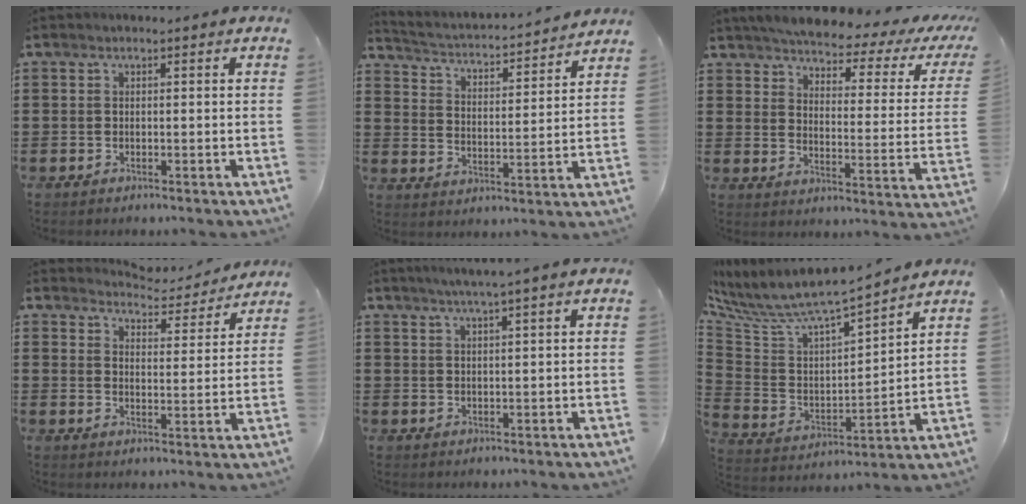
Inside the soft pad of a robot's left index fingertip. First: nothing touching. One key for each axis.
{"total": 2.3, "fx": 2.3, "fy": -0.1, "fz": 0.3, "tx": -0.025, "ty": -0.031, "tz": 0.027}
{"total": 4.1, "fx": 3.6, "fy": 0.3, "fz": 2.1, "tx": -0.064, "ty": -0.029, "tz": 0.054}
{"total": 4.3, "fx": 4.2, "fy": 0.5, "fz": 0.3, "tx": -0.018, "ty": -0.027, "tz": 0.072}
{"total": 2.0, "fx": 1.3, "fy": -0.5, "fz": 1.4, "tx": -0.028, "ty": -0.002, "tz": 0.024}
{"total": 6.4, "fx": 5.7, "fy": 1.2, "fz": 2.5, "tx": -0.080, "ty": -0.051, "tz": 0.090}